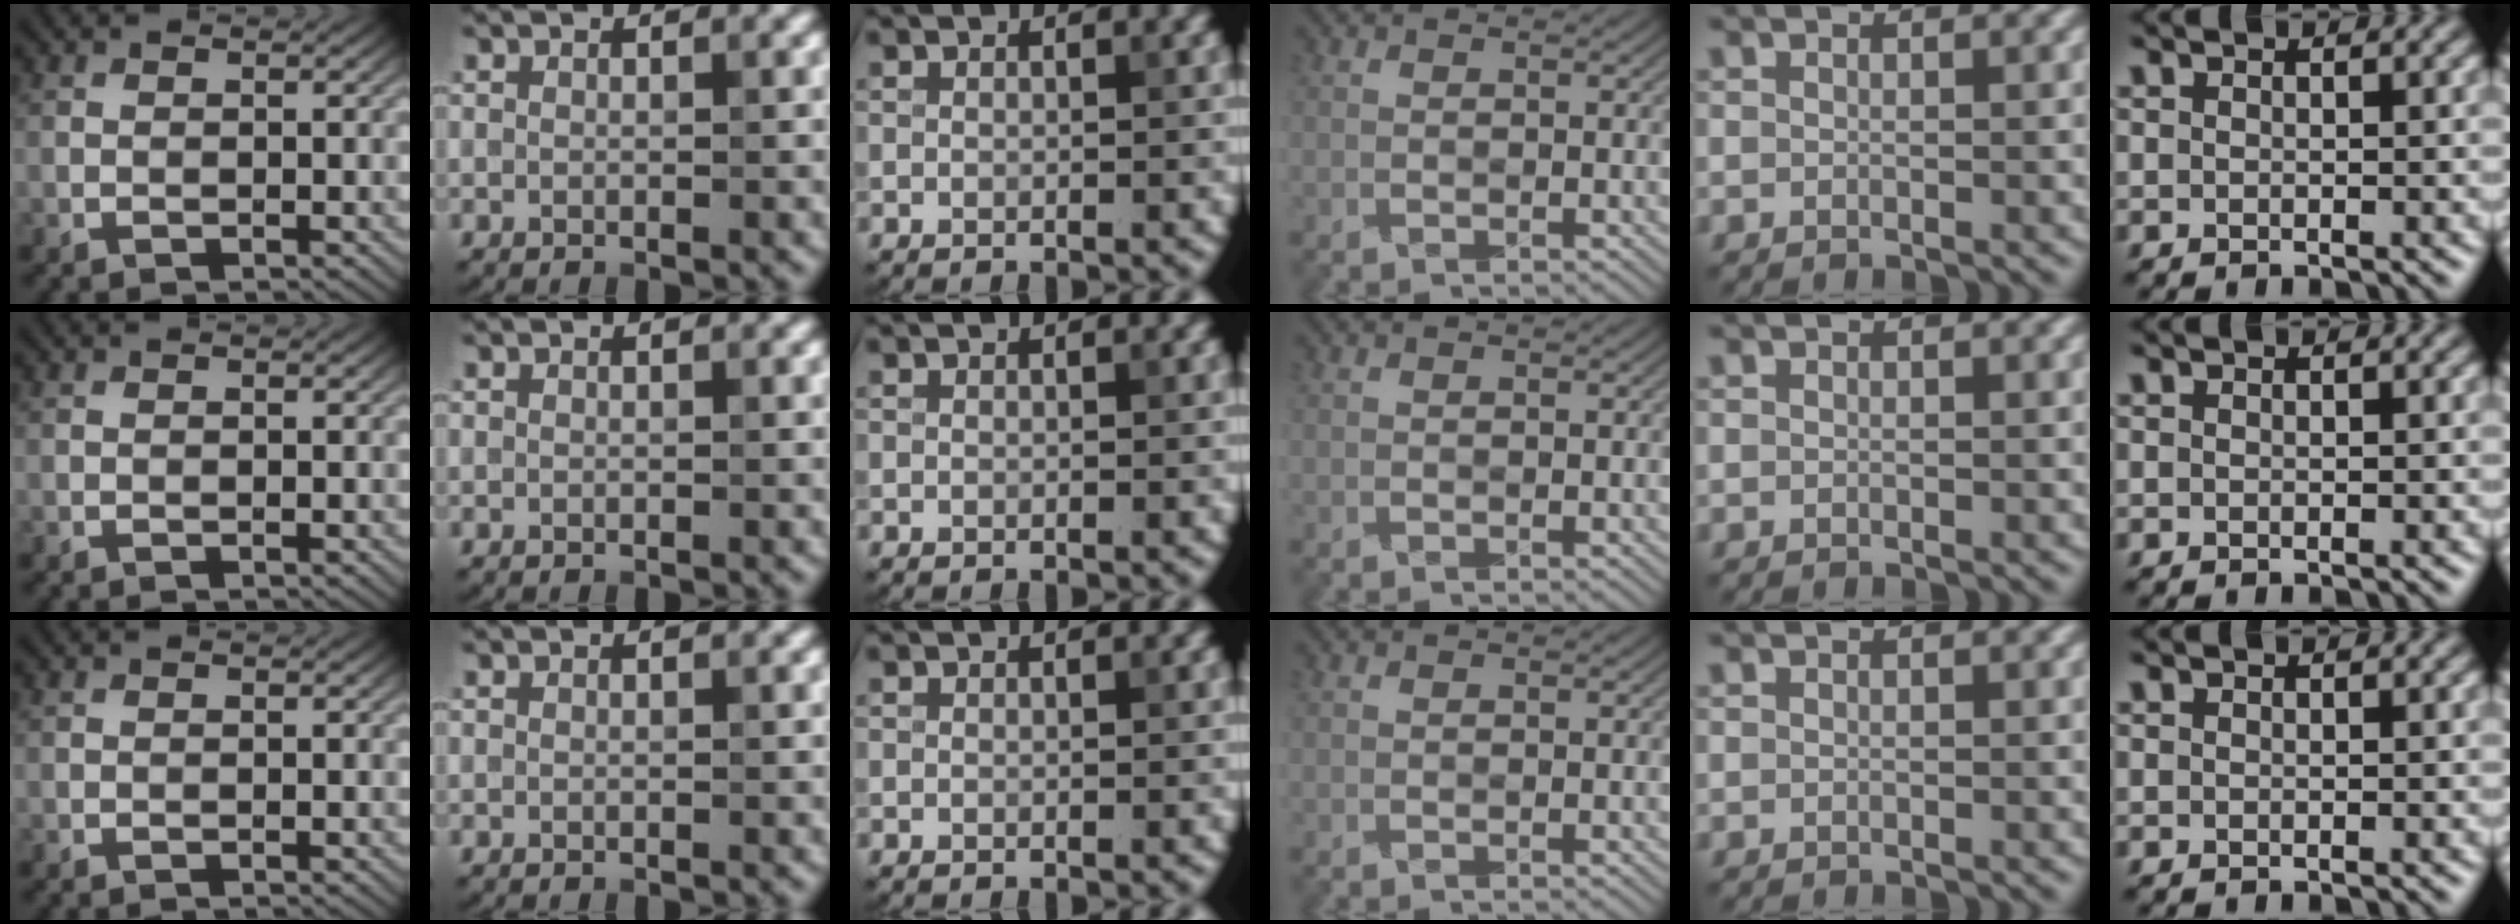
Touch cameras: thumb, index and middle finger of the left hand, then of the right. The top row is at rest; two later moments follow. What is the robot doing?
{"motion": "fold", "object": "plastic wrap"}